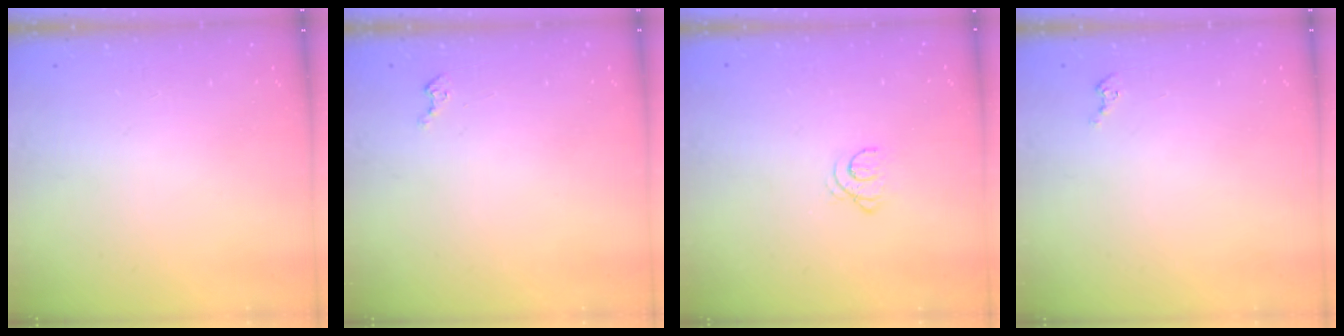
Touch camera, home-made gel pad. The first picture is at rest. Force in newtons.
{"total": 1.6, "press": 1.5, "slide": 0.2}
{"total": 2.2, "press": 2.2, "slide": 0.2}
{"total": 1.6, "press": 1.6, "slide": 0.2}